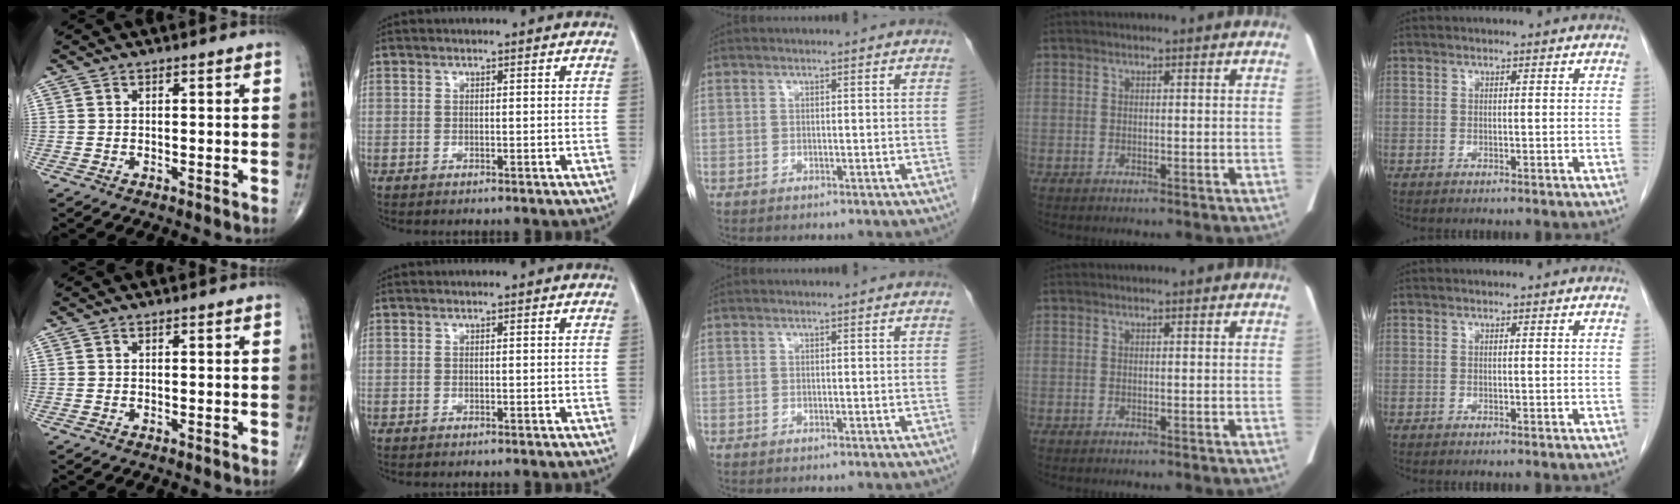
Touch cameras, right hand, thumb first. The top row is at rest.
{}